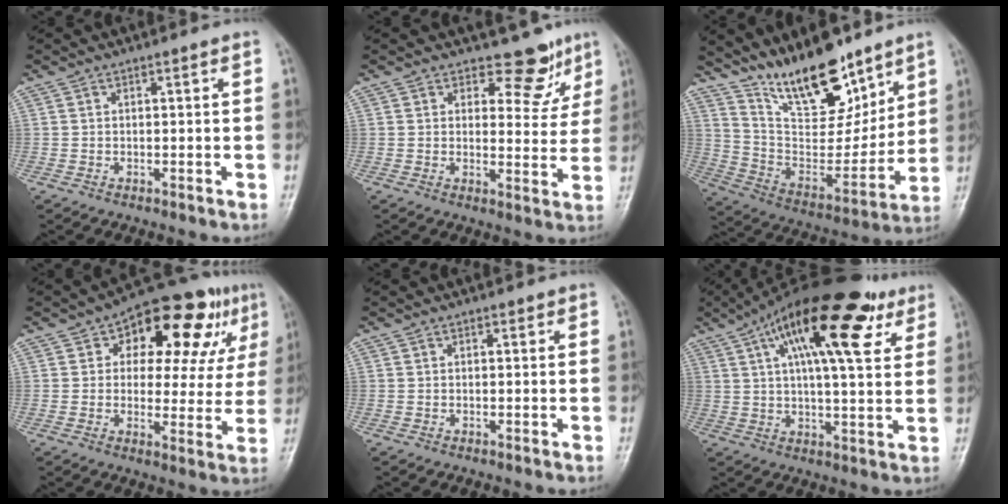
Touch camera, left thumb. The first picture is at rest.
{"total": 6.9, "force": [5.3, 4.0, 1.5], "torque": [0.016, -0.040, 0.064]}
{"total": 18.9, "force": [13.9, 7.1, 10.6], "torque": [-0.124, -0.084, 0.254]}
{"total": 18.7, "force": [7.5, 9.9, 14.0], "torque": [-0.133, 0.009, 0.096]}
{"total": 0.8, "force": [0.4, 0.5, 0.5], "torque": [-0.002, -0.001, 0.002]}
{"total": 22.9, "force": [10.9, 7.9, 18.5], "torque": [-0.276, 0.000, 0.167]}